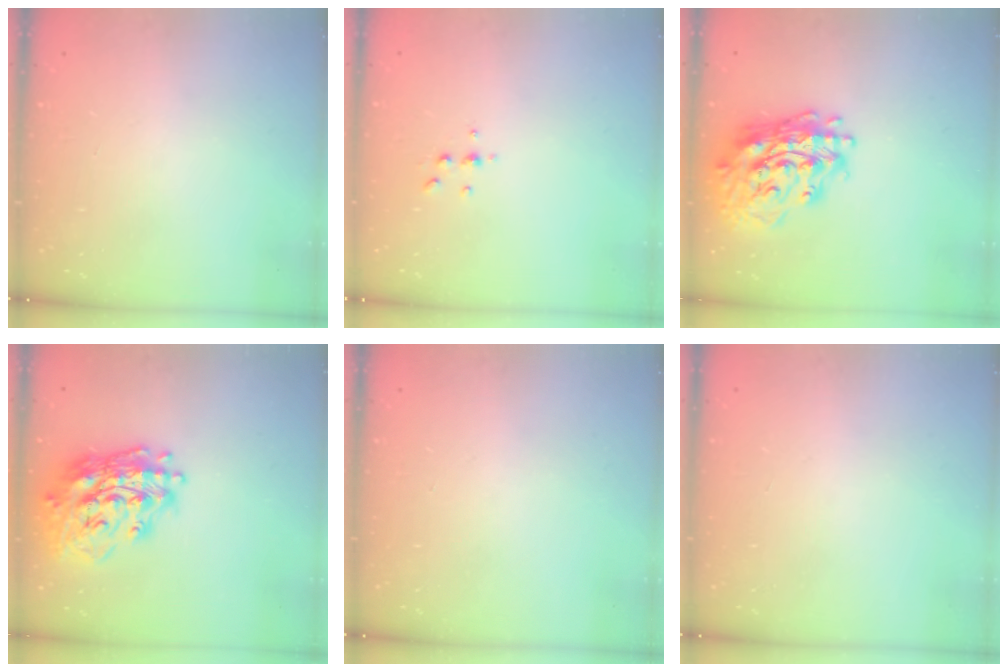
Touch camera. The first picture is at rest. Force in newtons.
{"total": 3.8, "press": 3.7, "slide": 0.5}
{"total": 19.4, "press": 19.2, "slide": 3.0}
{"total": 19.7, "press": 19.5, "slide": 2.7}
{"total": 0.0}
{"total": 0.0}